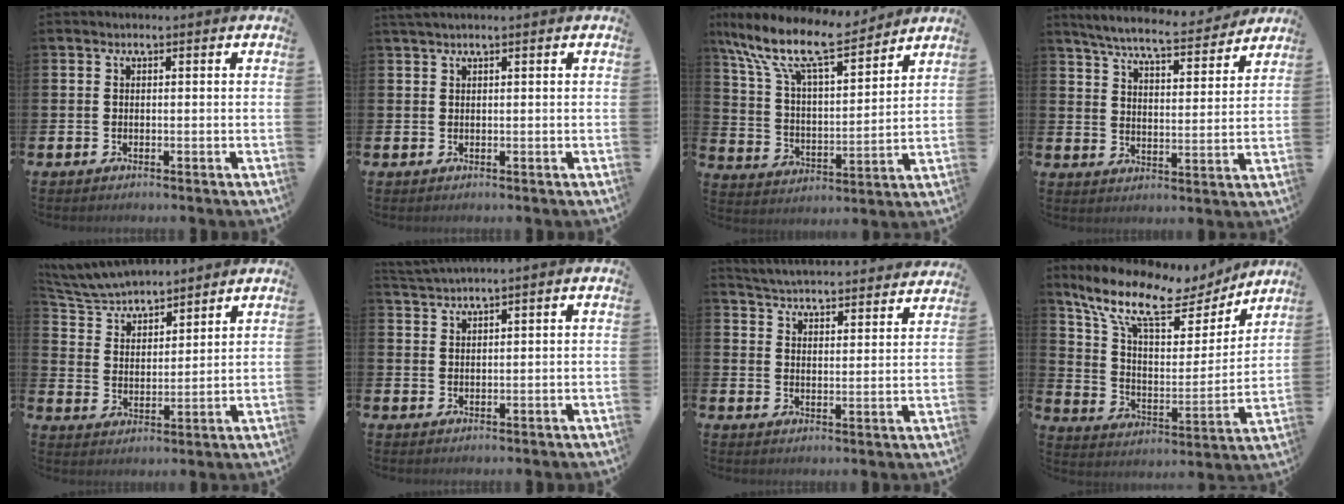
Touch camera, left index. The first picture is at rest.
{"total": 1.0, "force": [0.9, -0.1, 0.5], "torque": [-0.015, 0.004, 0.017]}
{"total": 12.8, "force": [10.7, 3.5, 6.1], "torque": [-0.156, -0.057, 0.188]}
{"total": 7.0, "force": [6.7, 0.5, 2.2], "torque": [-0.063, -0.046, 0.113]}
{"total": 6.6, "force": [6.4, 1.1, 1.1], "torque": [-0.052, -0.040, 0.113]}
{"total": 2.0, "force": [2.0, -0.6, -0.1], "torque": [-0.006, -0.005, 0.039]}
{"total": 5.0, "force": [5.0, 0.4, 0.1], "torque": [-0.020, -0.045, 0.086]}
{"total": 12.1, "force": [10.0, 4.1, 5.5], "torque": [-0.148, -0.053, 0.172]}